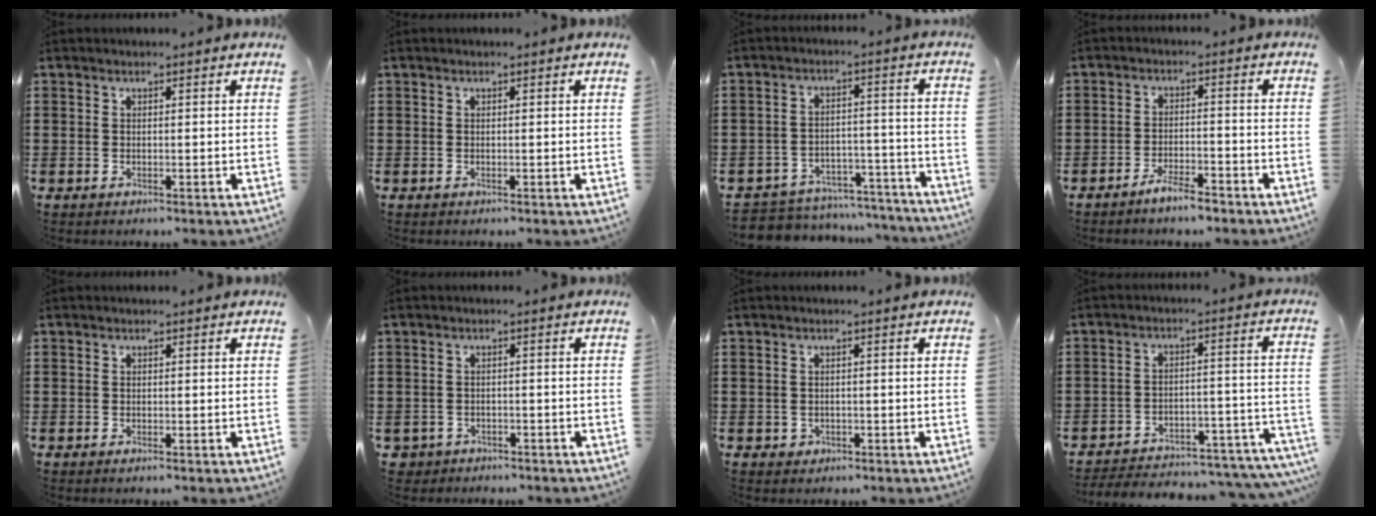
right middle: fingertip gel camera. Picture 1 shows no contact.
{"total": 0.0}
{"total": 5.9, "force": [-5.8, 0.9, 0.3], "torque": [-0.011, 0.015, -0.119]}
{"total": 3.8, "force": [-3.5, 0.5, 1.5], "torque": [-0.033, 0.005, -0.068]}
{"total": 0.0}
{"total": 1.7, "force": [-1.5, 0.6, -0.2], "torque": [-0.006, -0.001, -0.037]}
{"total": 0.8, "force": [-0.3, 0.7, 0.3], "torque": [-0.009, 0.004, -0.006]}
{"total": 4.5, "force": [-4.4, 0.7, 1.1], "torque": [-0.025, 0.000, -0.091]}